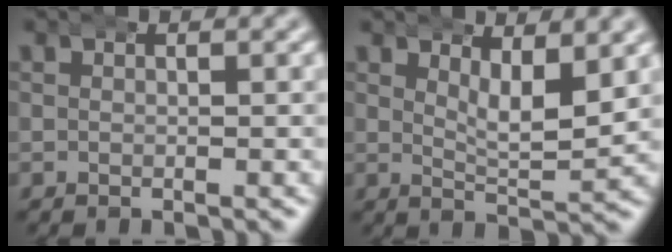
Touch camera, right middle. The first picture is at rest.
{"total": 3.9, "force": [2.1, 1.1, 3.1], "torque": [-0.050, -0.016, 0.039]}